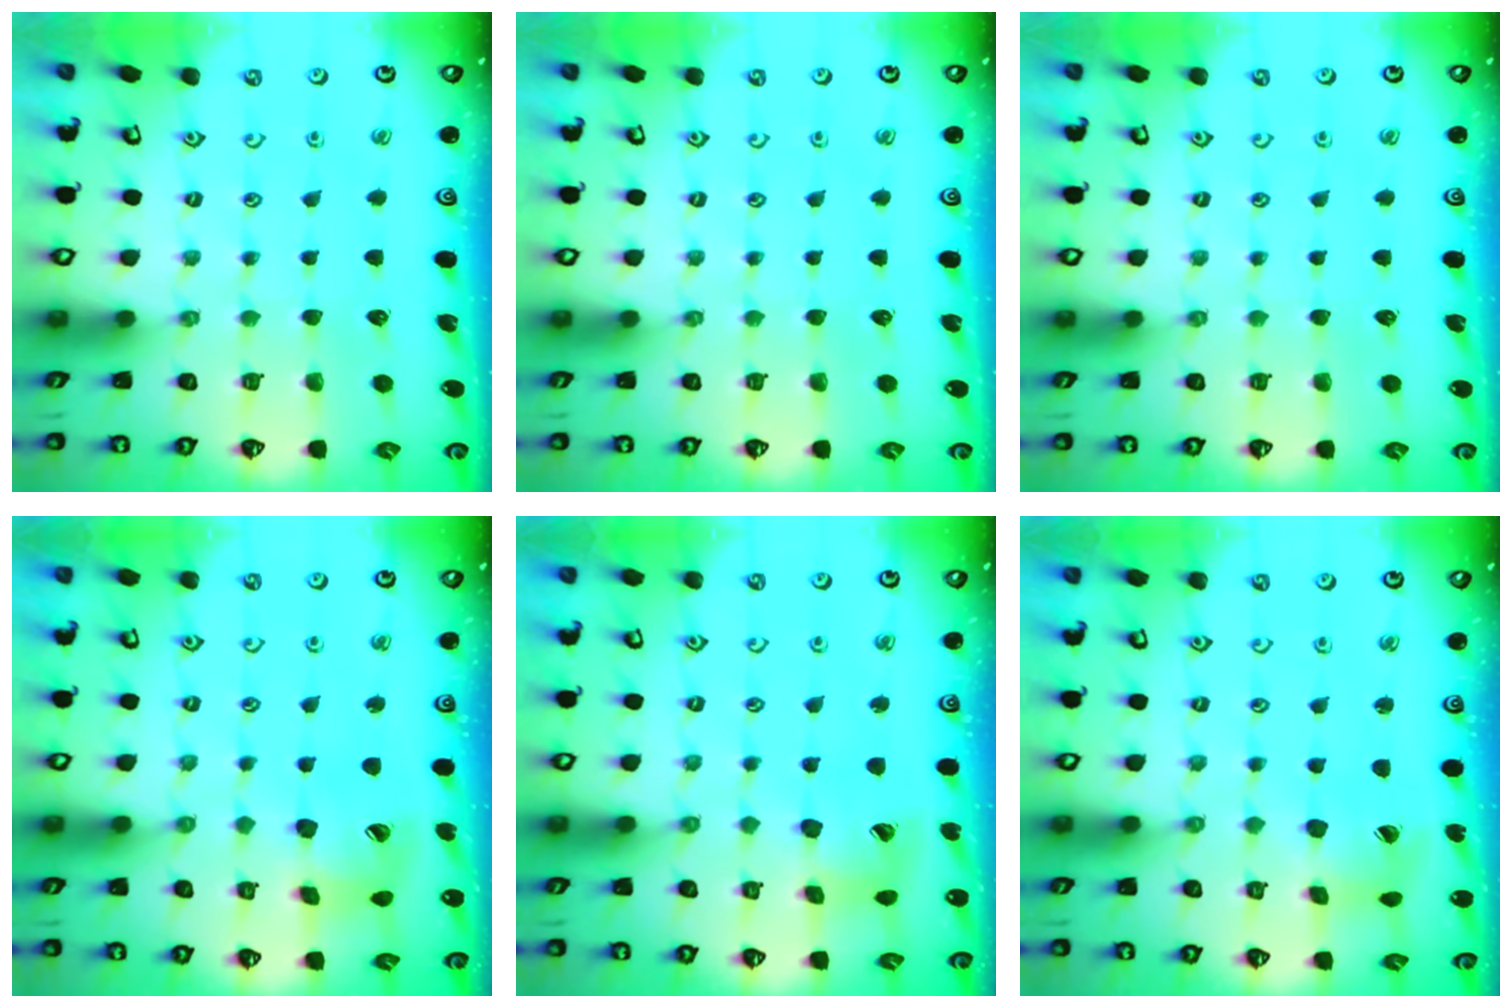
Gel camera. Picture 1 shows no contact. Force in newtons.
{"total": 0.0}
{"total": 0.0}
{"total": 14.3, "press": 14.2, "slide": 2.1}
{"total": 12.7, "press": 12.6, "slide": 1.4}
{"total": 6.3, "press": 6.3, "slide": 0.8}